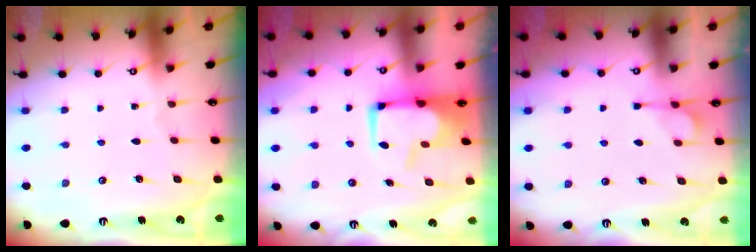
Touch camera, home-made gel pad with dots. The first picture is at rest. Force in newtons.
{"total": 7.6, "press": 7.6, "slide": 0.4}
{"total": 2.1, "press": 1.9, "slide": 0.9}